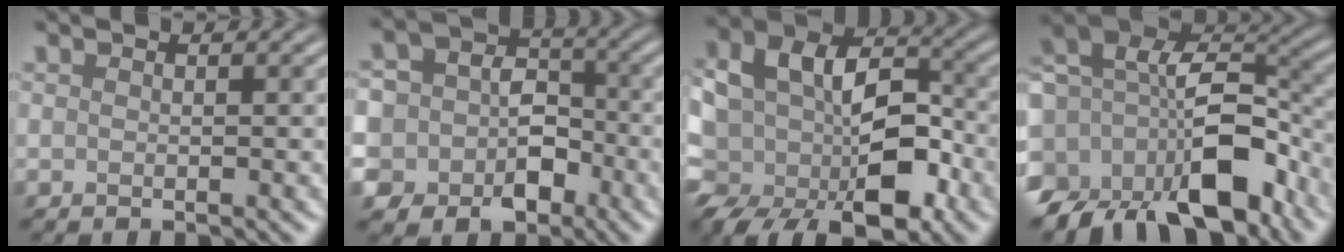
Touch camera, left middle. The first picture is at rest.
{"total": 11.1, "force": [-3.6, 10.0, 3.4], "torque": [-0.075, -0.003, -0.085]}
{"total": 12.8, "force": [-3.0, 8.5, 9.1], "torque": [-0.152, -0.008, -0.050]}
{"total": 13.2, "force": [-5.6, 8.3, 8.6], "torque": [-0.157, -0.003, -0.093]}